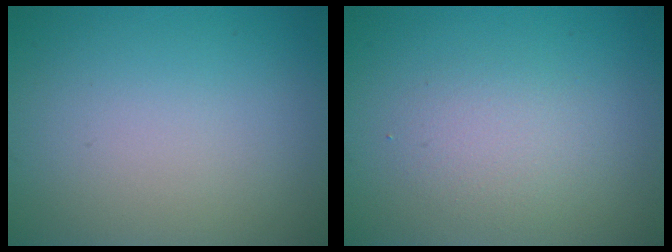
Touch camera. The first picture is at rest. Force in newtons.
{"total": 2.1, "press": 2.1, "slide": 0.2}